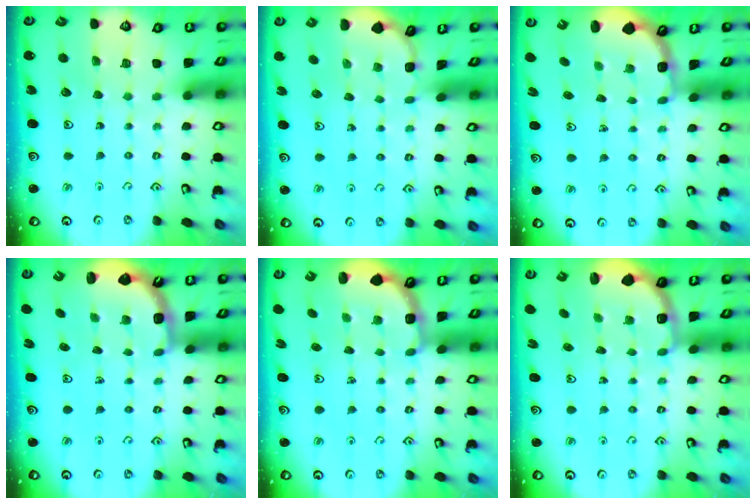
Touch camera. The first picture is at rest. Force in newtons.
{"total": 1.3, "press": 1.3, "slide": 0.1}
{"total": 2.7, "press": 2.1, "slide": 1.7}
{"total": 2.4, "press": 2.1, "slide": 1.3}
{"total": 2.9, "press": 2.5, "slide": 1.4}
{"total": 3.0, "press": 2.2, "slide": 2.0}